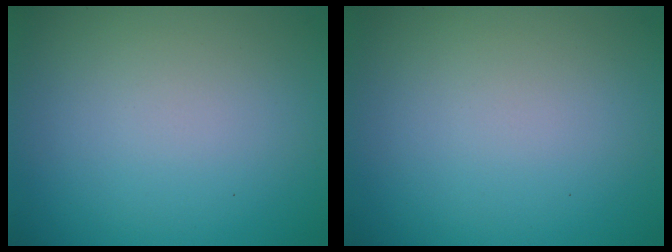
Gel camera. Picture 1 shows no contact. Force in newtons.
{"total": 0.0}